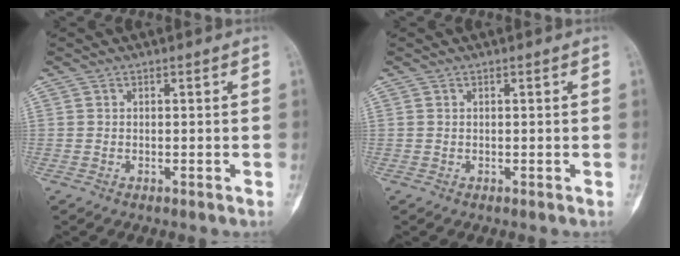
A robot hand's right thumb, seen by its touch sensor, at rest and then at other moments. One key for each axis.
{"total": 0.0}